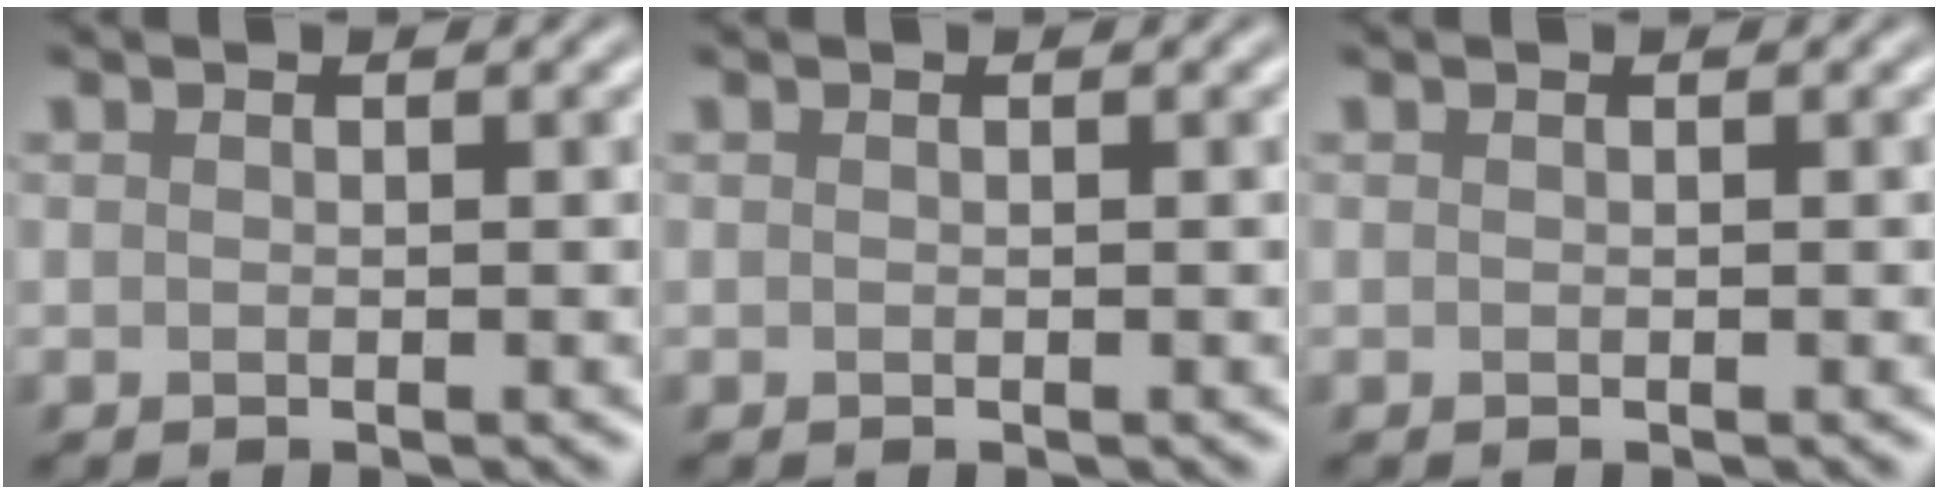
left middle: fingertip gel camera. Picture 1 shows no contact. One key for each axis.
{"total": 0.0}
{"total": 0.0}